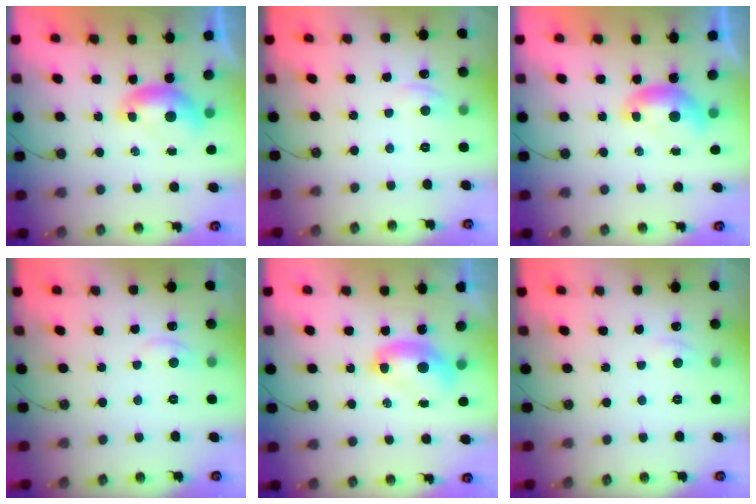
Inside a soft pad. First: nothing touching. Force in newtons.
{"total": 0.7, "press": 0.5, "slide": 0.6}
{"total": 0.0}
{"total": 0.8, "press": 0.3, "slide": 0.8}
{"total": 2.7, "press": 2.7, "slide": 0.1}
{"total": 2.2, "press": 2.2, "slide": 0.5}